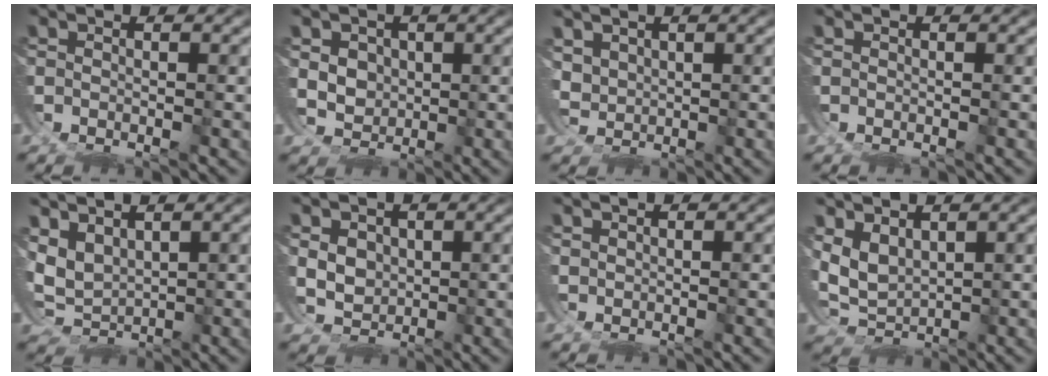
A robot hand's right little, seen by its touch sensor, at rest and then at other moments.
{"total": 4.8, "force": [0.4, 4.5, 1.6], "torque": [-0.043, -0.015, 0.016]}
{"total": 2.6, "force": [0.9, 2.4, 0.2], "torque": [-0.037, -0.014, 0.027]}
{"total": 0.0}
{"total": 6.5, "force": [0.3, 6.0, 2.4], "torque": [-0.097, -0.028, 0.014]}
{"total": 4.9, "force": [0.3, 4.5, 1.7], "torque": [-0.050, -0.017, 0.014]}
{"total": 0.8, "force": [0.6, 0.4, -0.3], "torque": [0.007, 0.002, 0.014]}
{"total": 7.5, "force": [0.0, 6.8, 3.0], "torque": [-0.108, -0.030, 0.008]}